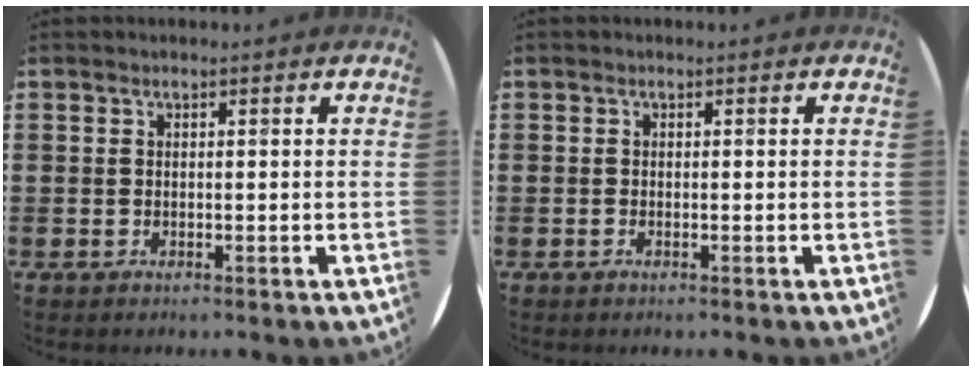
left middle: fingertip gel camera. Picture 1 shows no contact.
{"total": 0.0}